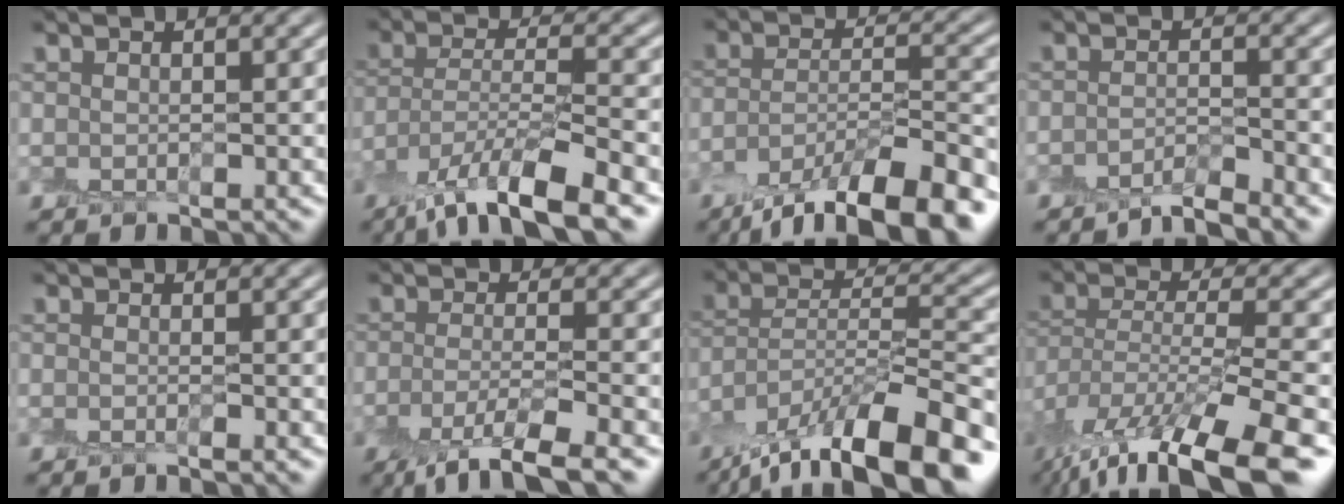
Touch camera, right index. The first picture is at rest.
{"total": 9.3, "force": [-6.5, 2.5, 6.1], "torque": [-0.105, -0.006, -0.125]}
{"total": 11.2, "force": [-7.9, 3.6, 7.2], "torque": [-0.121, -0.003, -0.138]}
{"total": 2.8, "force": [-2.4, 0.5, 1.5], "torque": [-0.014, 0.003, -0.053]}
{"total": 1.2, "force": [-0.6, 0.4, 1.0], "torque": [-0.008, -0.006, -0.012]}
{"total": 5.6, "force": [-3.2, 1.3, 4.4], "torque": [-0.071, -0.009, -0.063]}
{"total": 14.2, "force": [-10.6, 4.1, 8.4], "torque": [-0.158, 0.006, -0.176]}
{"total": 14.6, "force": [-10.1, 4.2, 9.7], "torque": [-0.205, -0.020, -0.158]}